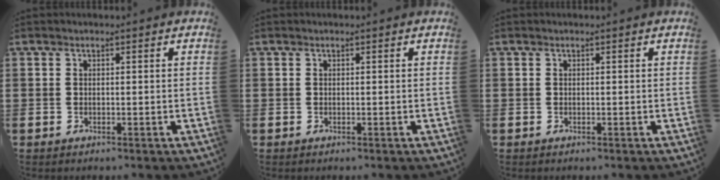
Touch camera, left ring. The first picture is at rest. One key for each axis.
{"total": 0.0}
{"total": 0.0}